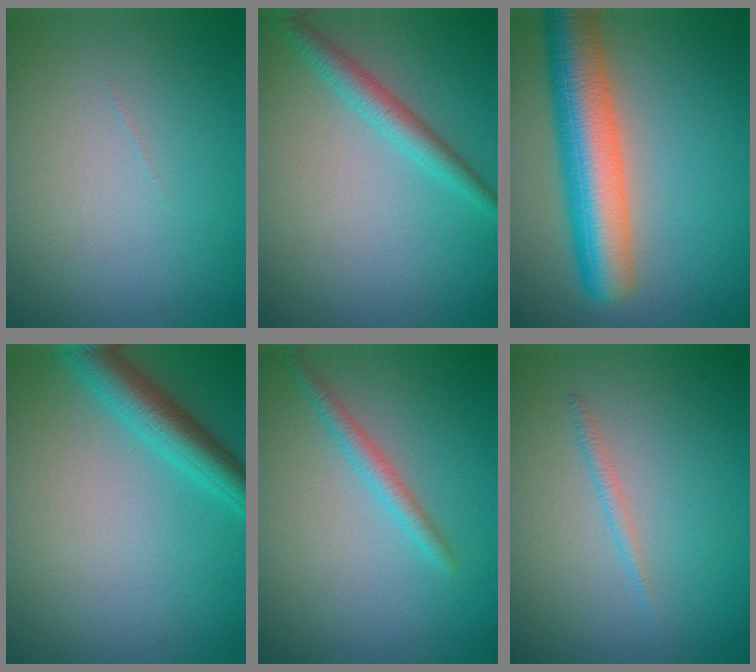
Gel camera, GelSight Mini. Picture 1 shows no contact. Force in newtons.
{"total": 2.6, "press": 2.6, "slide": 0.1}
{"total": 8.6, "press": 8.6, "slide": 0.3}
{"total": 4.2, "press": 4.2, "slide": 0.1}
{"total": 1.8, "press": 1.8, "slide": 0.1}
{"total": 0.9, "press": 0.9, "slide": 0.1}